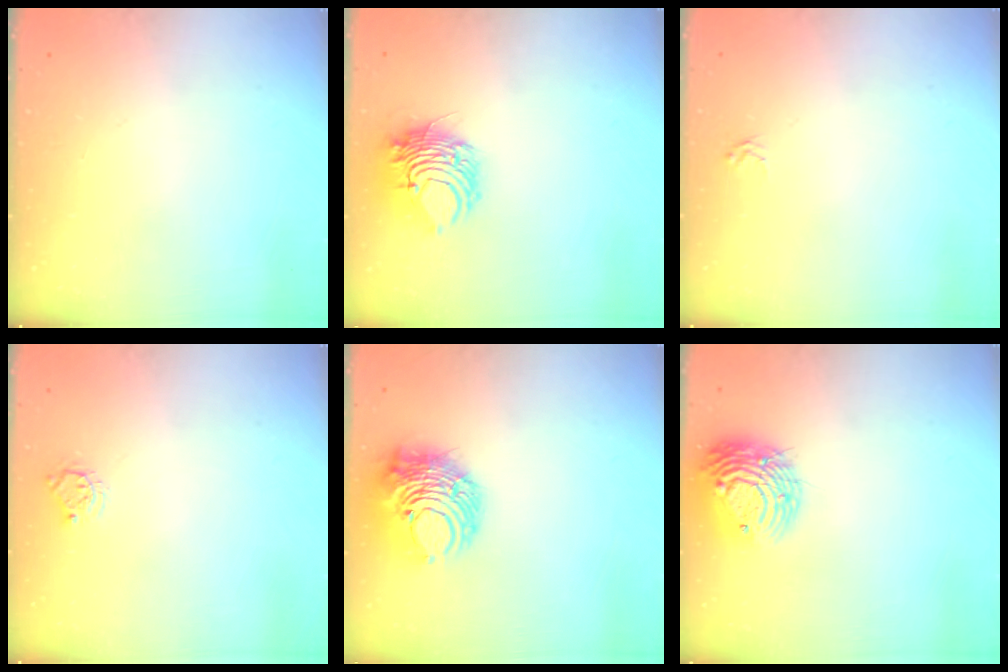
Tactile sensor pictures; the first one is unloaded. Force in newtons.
{"total": 8.5, "press": 8.4, "slide": 1.4}
{"total": 1.9, "press": 1.9, "slide": 0.2}
{"total": 4.5, "press": 4.5, "slide": 0.4}
{"total": 10.9, "press": 10.9, "slide": 1.2}
{"total": 12.9, "press": 12.7, "slide": 2.2}